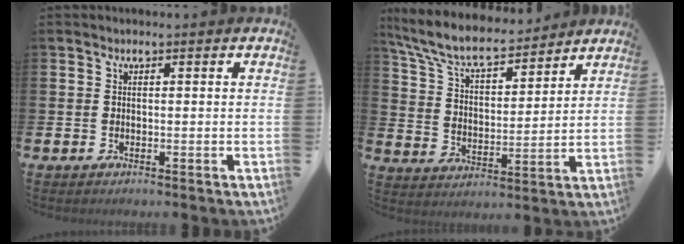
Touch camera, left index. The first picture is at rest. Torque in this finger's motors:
{"motor_torque": [1.11, -1.03, 0.52, 0.21]}